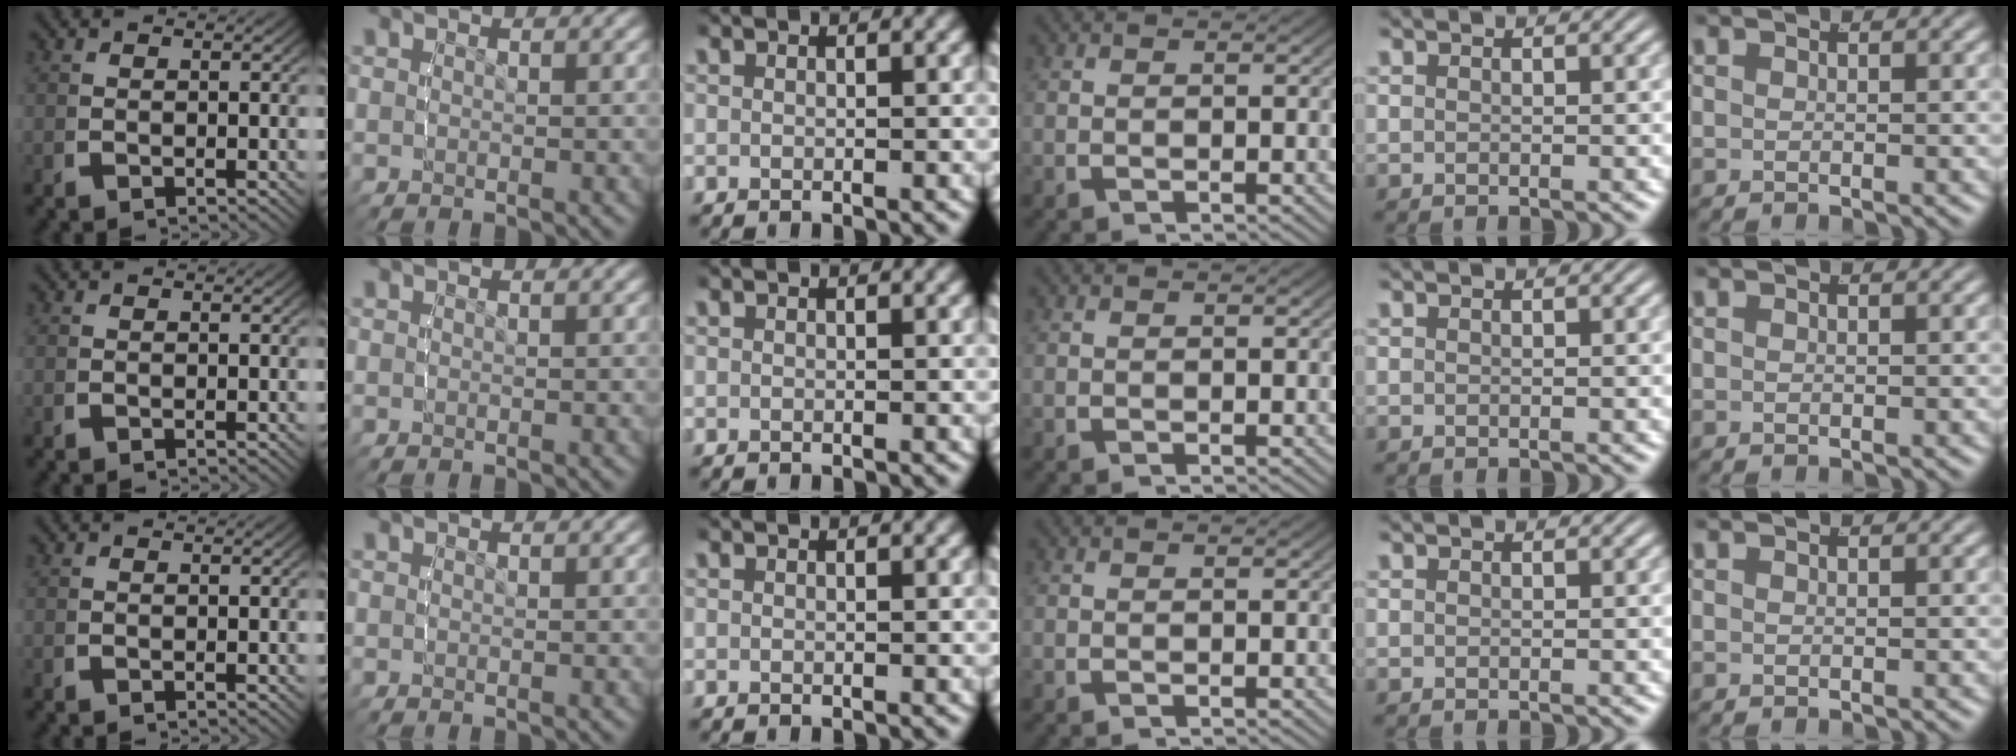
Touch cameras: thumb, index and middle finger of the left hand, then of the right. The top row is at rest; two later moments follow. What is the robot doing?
{"motion": "lift_and_place", "object": "bottle"}